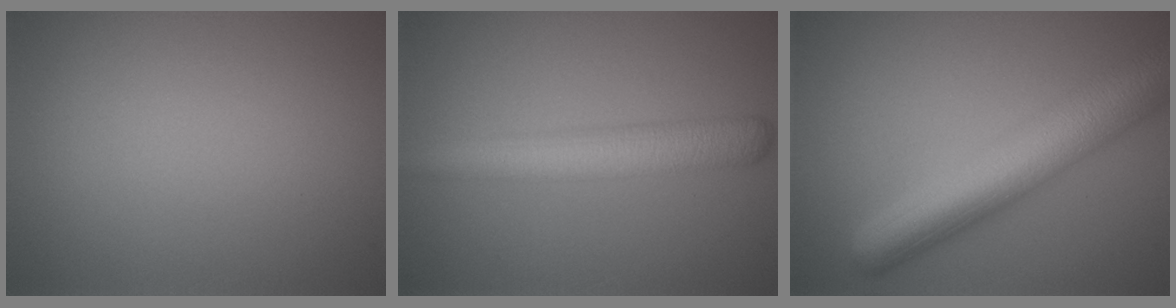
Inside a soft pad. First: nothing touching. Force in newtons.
{"total": 4.9, "press": 4.9, "slide": 0.1}
{"total": 8.3, "press": 8.3, "slide": 0.2}